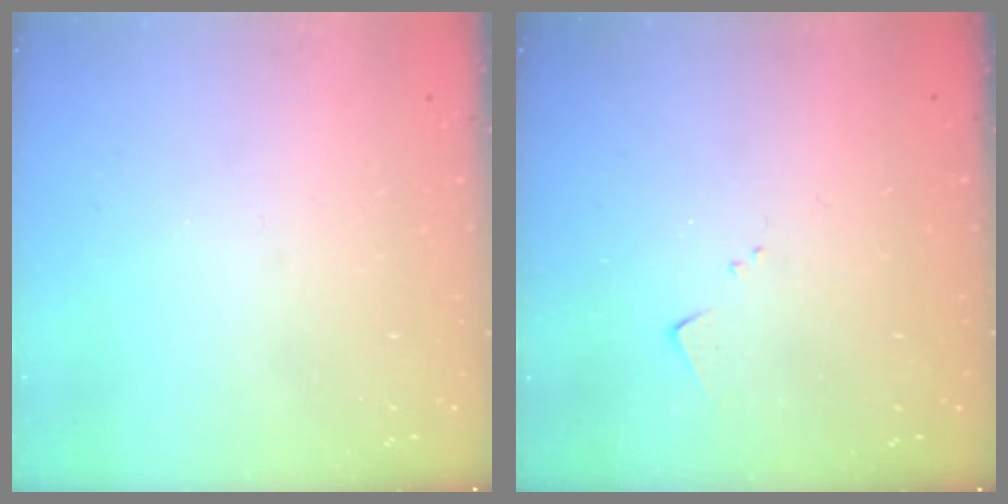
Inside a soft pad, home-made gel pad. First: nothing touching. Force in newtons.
{"total": 4.5, "press": 4.5, "slide": 0.5}